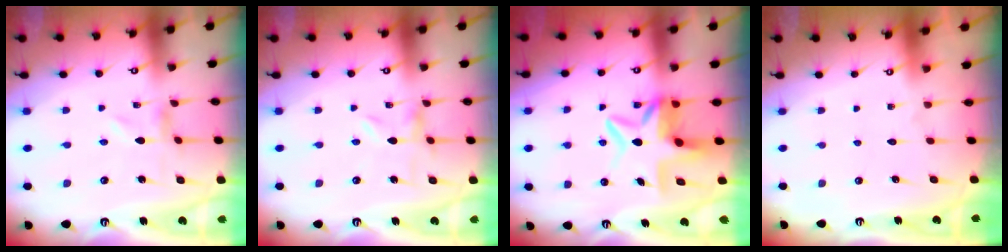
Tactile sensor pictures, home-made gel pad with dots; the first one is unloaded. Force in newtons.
{"total": 0.0}
{"total": 8.4, "press": 8.2, "slide": 1.8}
{"total": 1.8, "press": 1.8, "slide": 0.1}